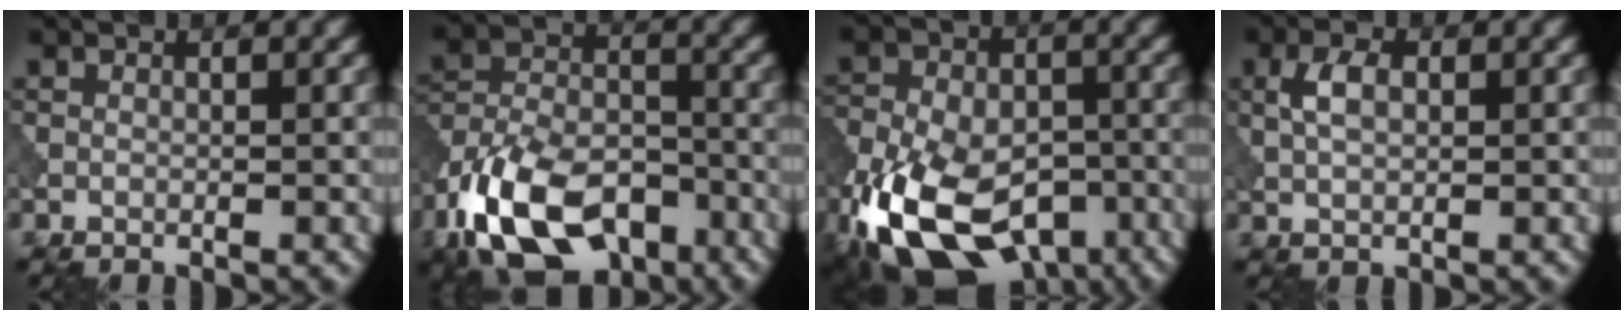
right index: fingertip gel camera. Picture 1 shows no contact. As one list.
[{"total": 12.9, "force": [-7.7, 6.9, 7.8], "torque": [-0.159, -0.010, -0.142]}, {"total": 16.0, "force": [-8.2, 9.3, 10.2], "torque": [-0.192, -0.035, -0.138]}, {"total": 2.7, "force": [0.5, 1.5, 2.2], "torque": [-0.049, 0.004, 0.010]}]